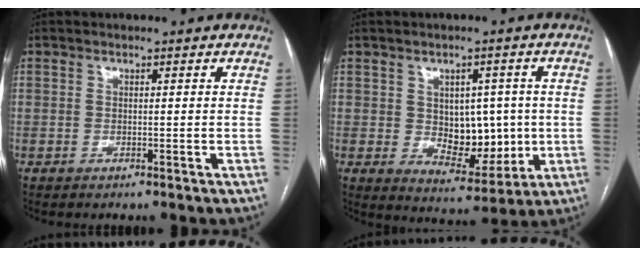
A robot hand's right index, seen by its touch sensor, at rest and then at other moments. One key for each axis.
{"total": 9.3, "fx": 0.2, "fy": 5.8, "fz": 7.2, "tx": -0.099, "ty": 0.003, "tz": 0.019}